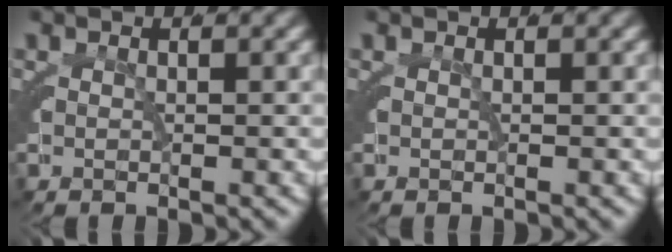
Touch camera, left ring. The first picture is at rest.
{"total": 0.0}